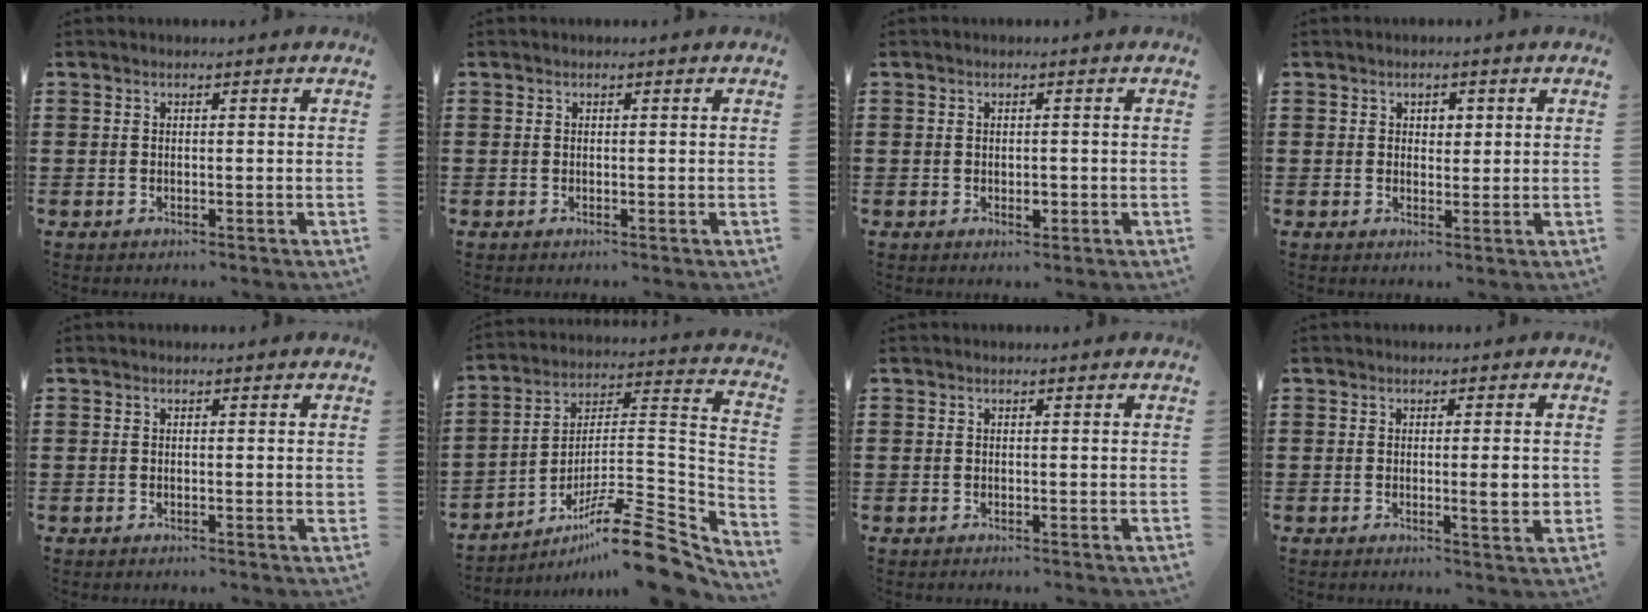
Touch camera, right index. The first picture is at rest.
{"total": 0.0}
{"total": 1.6, "force": [-0.2, 0.8, 1.3], "torque": [-0.024, 0.000, -0.004]}
{"total": 1.6, "force": [0.6, 1.2, 0.8], "torque": [-0.019, 0.009, 0.010]}
{"total": 0.7, "force": [0.0, 0.2, 0.7], "torque": [-0.013, 0.000, 0.001]}
{"total": 14.4, "force": [-10.4, 2.7, 9.6], "torque": [-0.146, 0.038, -0.186]}
{"total": 0.0}
{"total": 3.8, "force": [0.0, 0.7, 3.7], "torque": [-0.057, -0.004, -0.002]}